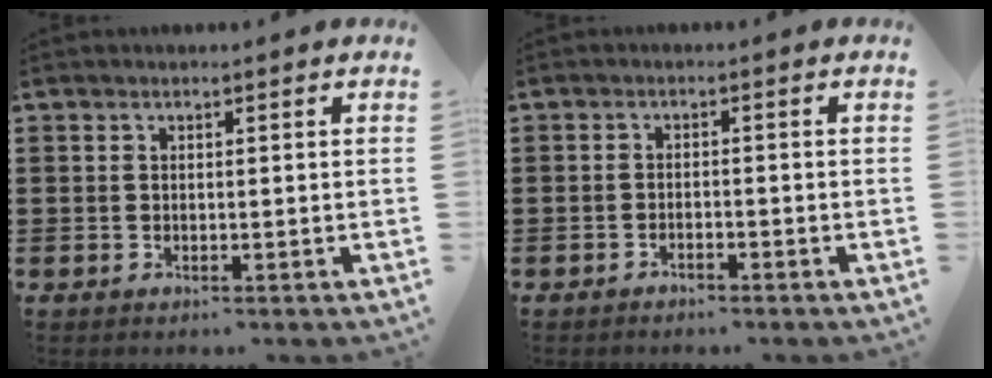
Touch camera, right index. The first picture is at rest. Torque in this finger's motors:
{"motor_torque": [0.21, 0.45, 0.01, -0.03]}